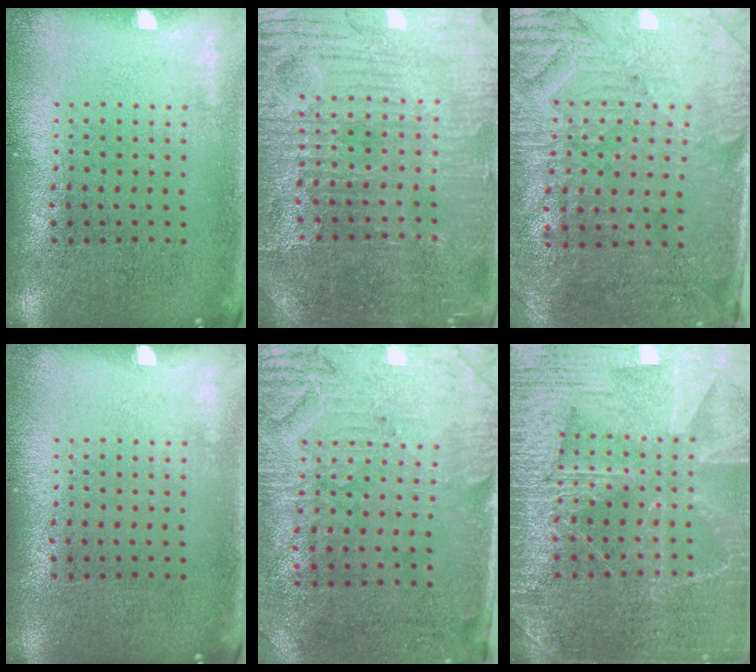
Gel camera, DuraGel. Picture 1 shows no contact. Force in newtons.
{"total": 4.8, "press": 4.7, "slide": 1.2}
{"total": 3.3, "press": 3.0, "slide": 1.3}
{"total": 0.0}
{"total": 3.1, "press": 2.6, "slide": 1.5}
{"total": 4.8, "press": 4.7, "slide": 0.6}